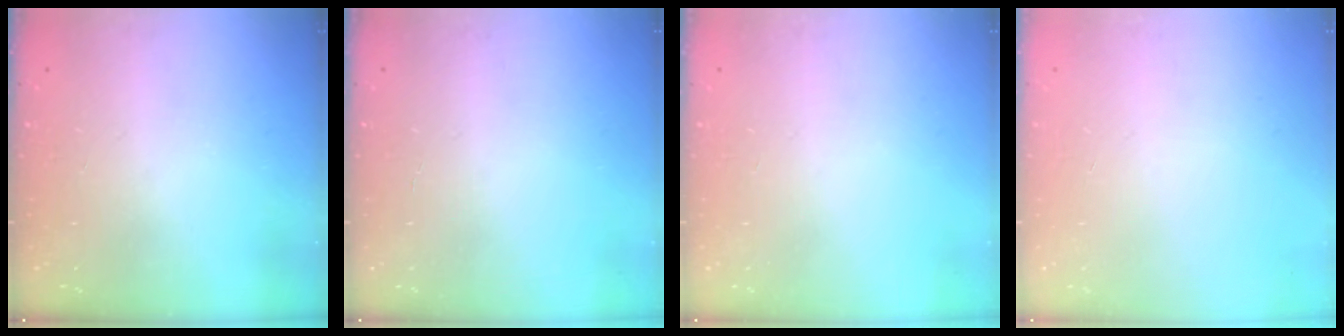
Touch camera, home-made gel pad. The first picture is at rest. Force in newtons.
{"total": 1.7, "press": 1.7, "slide": 0.1}
{"total": 0.0}
{"total": 0.0}